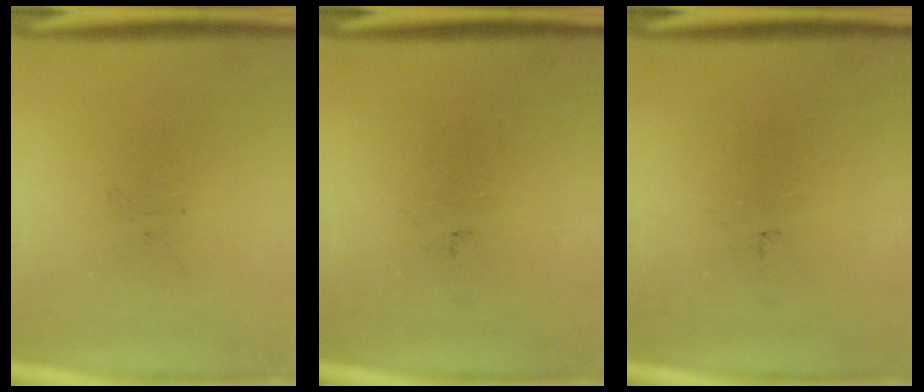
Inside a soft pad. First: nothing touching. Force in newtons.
{"total": 0.0}
{"total": 0.0}